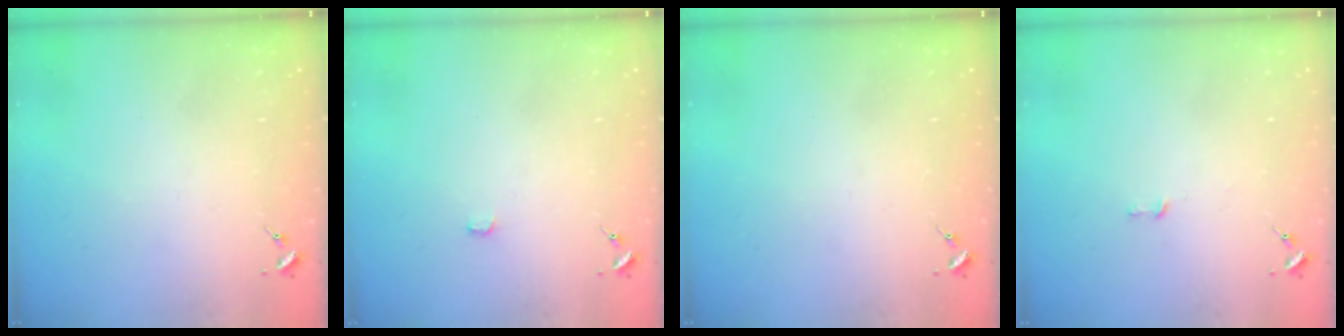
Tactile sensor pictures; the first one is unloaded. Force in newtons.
{"total": 1.9, "press": 1.9, "slide": 0.2}
{"total": 0.0}
{"total": 3.0, "press": 3.0, "slide": 0.2}